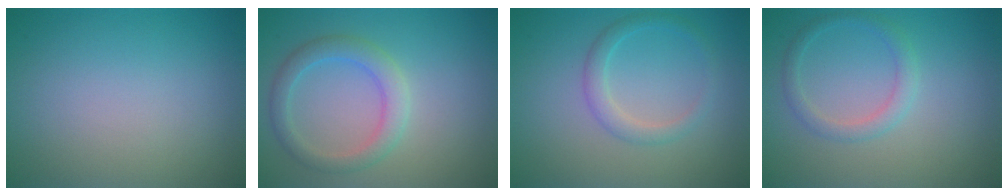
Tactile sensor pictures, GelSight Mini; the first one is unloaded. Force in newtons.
{"total": 3.0, "press": 3.0, "slide": 0.2}
{"total": 2.0, "press": 2.0, "slide": 0.2}
{"total": 1.9, "press": 1.9, "slide": 0.1}